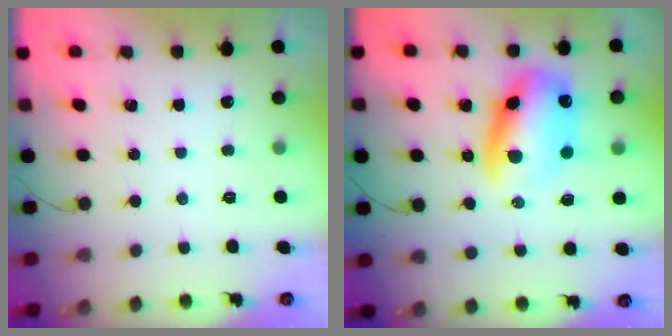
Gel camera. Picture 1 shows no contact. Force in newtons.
{"total": 13.3, "press": 12.8, "slide": 3.5}